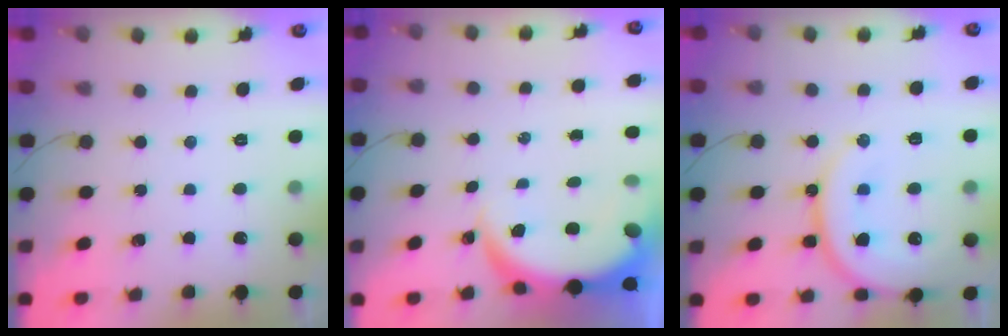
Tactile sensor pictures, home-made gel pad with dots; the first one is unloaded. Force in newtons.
{"total": 5.9, "press": 5.9, "slide": 0.5}
{"total": 16.6, "press": 16.5, "slide": 1.7}